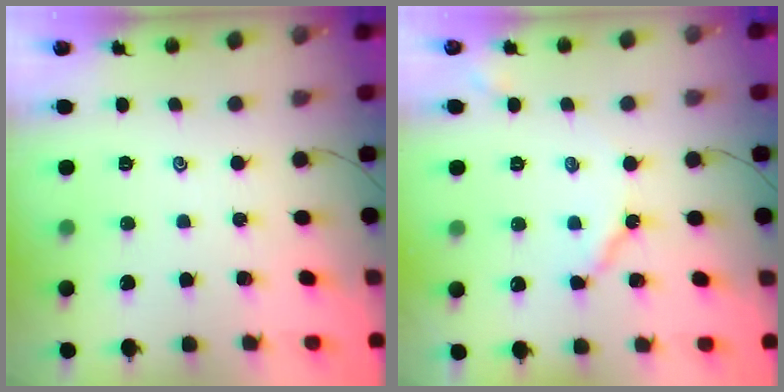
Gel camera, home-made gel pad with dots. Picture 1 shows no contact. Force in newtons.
{"total": 5.4, "press": 5.4, "slide": 0.6}